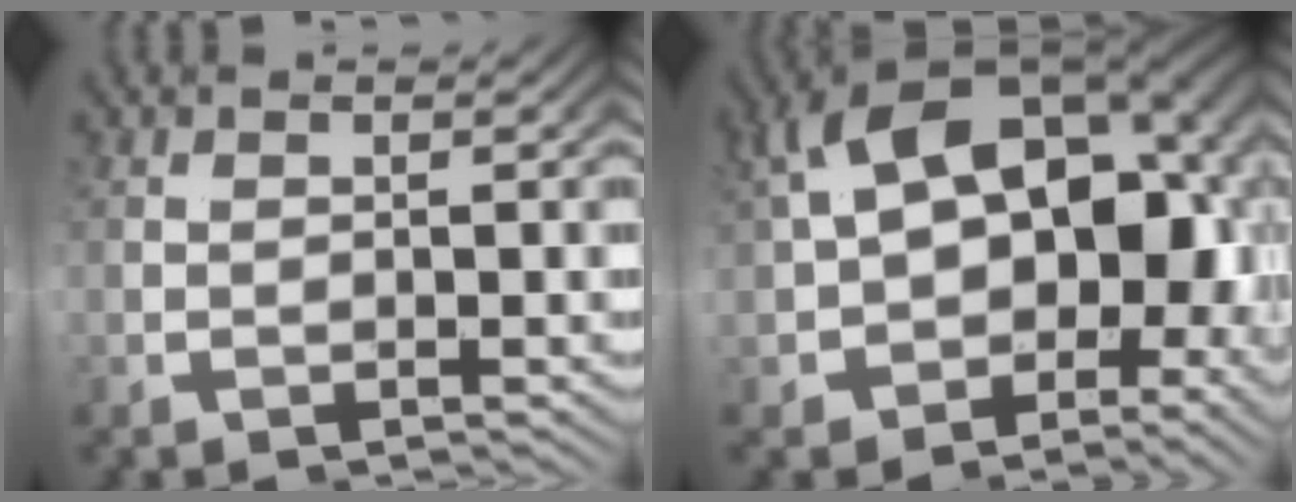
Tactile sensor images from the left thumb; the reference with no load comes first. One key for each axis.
{"total": 20.3, "fx": 1.7, "fy": 13.3, "fz": 15.3, "tx": -0.233, "ty": -0.005, "tz": 0.022}